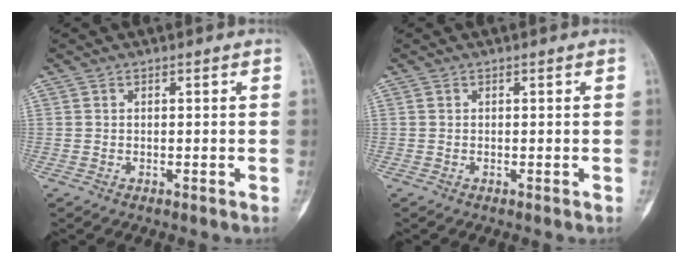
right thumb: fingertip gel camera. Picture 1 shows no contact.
{"total": 0.0}